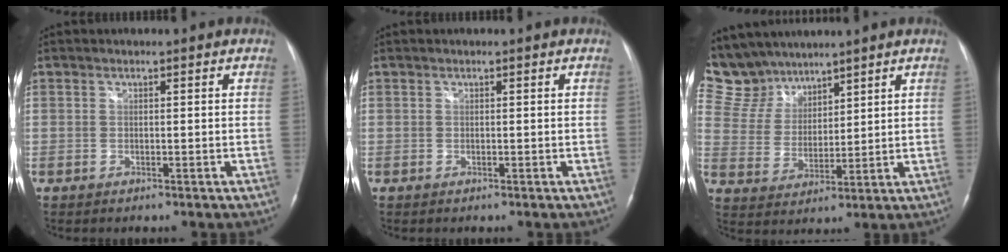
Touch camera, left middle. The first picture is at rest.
{"total": 0.0}
{"total": 10.1, "force": [9.1, 4.3, 0.7], "torque": [-0.029, 0.017, 0.195]}